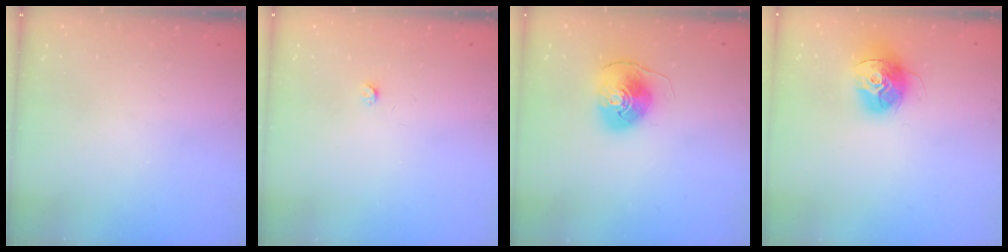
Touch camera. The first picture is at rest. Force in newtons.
{"total": 2.5, "press": 2.5, "slide": 0.4}
{"total": 8.3, "press": 8.3, "slide": 0.5}
{"total": 13.7, "press": 13.6, "slide": 1.3}